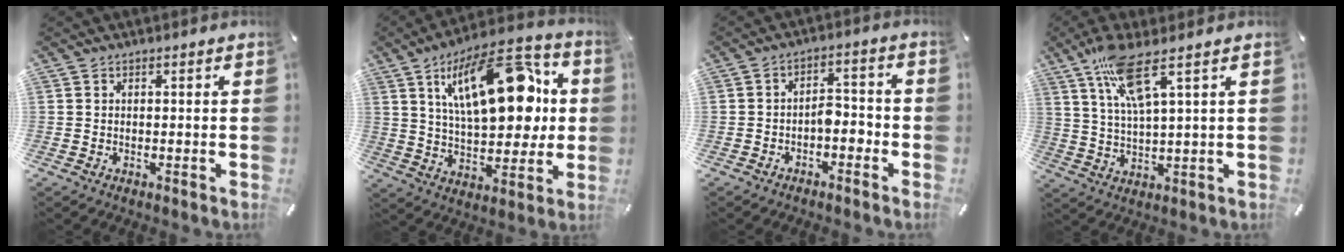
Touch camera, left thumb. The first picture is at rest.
{"total": 24.3, "force": [8.2, 11.7, 19.7], "torque": [-0.308, -0.029, 0.125]}
{"total": 4.8, "force": [-2.5, 2.8, 3.0], "torque": [-0.050, 0.019, -0.046]}
{"total": 10.4, "force": [6.0, 1.7, 8.3], "torque": [-0.167, -0.010, 0.106]}